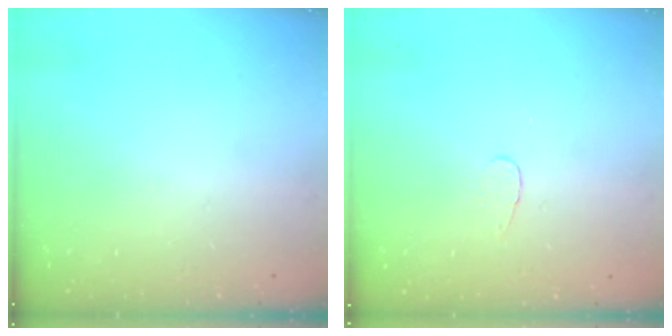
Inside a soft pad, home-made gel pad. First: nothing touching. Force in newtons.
{"total": 3.4, "press": 3.4, "slide": 0.4}